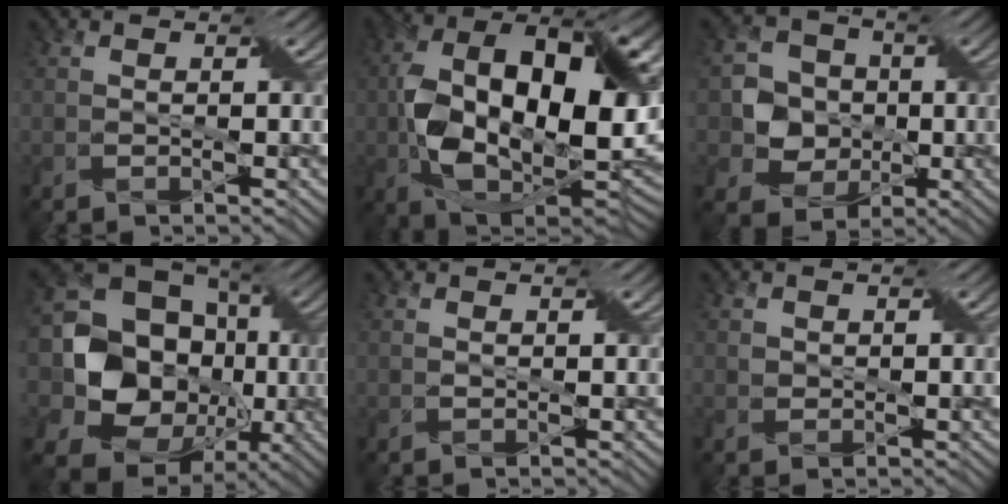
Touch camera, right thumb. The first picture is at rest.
{"total": 18.0, "force": [0.6, 11.0, 14.3], "torque": [-0.262, -0.021, 0.022]}
{"total": 6.2, "force": [-0.3, 5.9, 1.9], "torque": [-0.049, 0.001, -0.015]}
{"total": 21.1, "force": [-0.7, 17.9, 11.2], "torque": [-0.228, -0.021, -0.021]}
{"total": 0.5, "force": [0.3, -0.1, -0.5], "torque": [0.006, 0.001, 0.004]}
{"total": 1.1, "force": [0.4, 1.0, 0.0], "torque": [-0.007, 0.000, 0.005]}